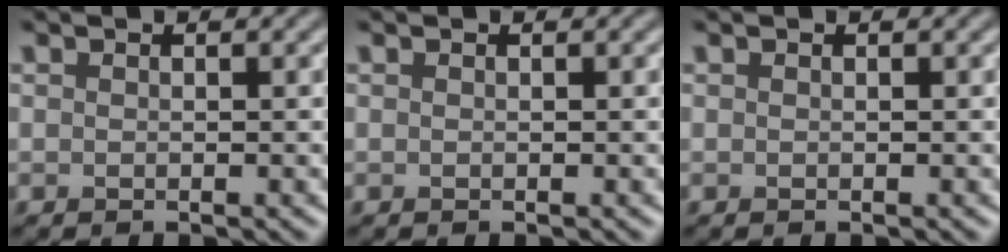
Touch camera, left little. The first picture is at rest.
{"total": 0.0}
{"total": 0.0}